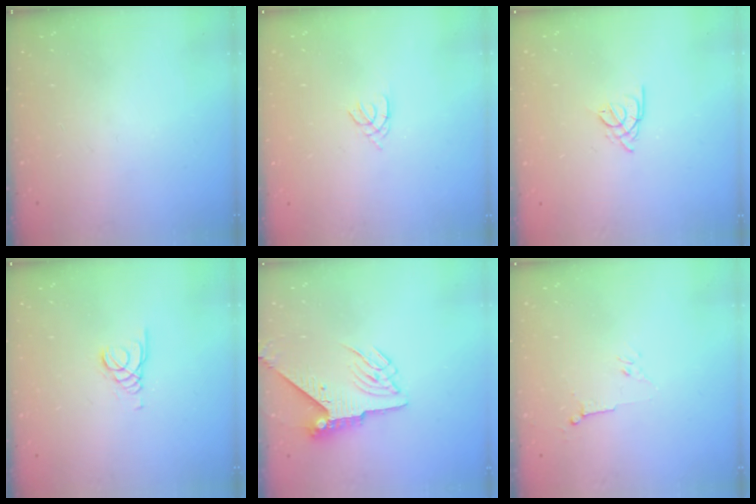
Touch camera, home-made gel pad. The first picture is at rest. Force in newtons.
{"total": 1.1, "press": 1.0, "slide": 0.3}
{"total": 2.7, "press": 2.6, "slide": 0.5}
{"total": 1.3, "press": 1.3, "slide": 0.1}
{"total": 5.9, "press": 5.8, "slide": 0.7}
{"total": 3.5, "press": 3.4, "slide": 0.8}